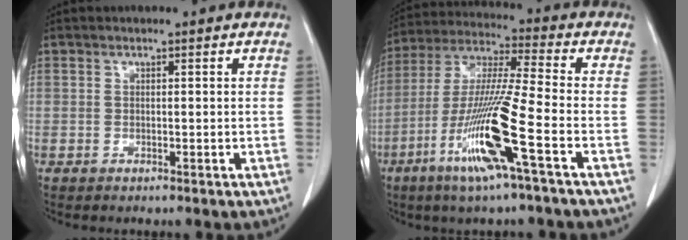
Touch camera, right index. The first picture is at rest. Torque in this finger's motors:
{"motor_torque": [2.14, 0.00, 0.52, 0.13]}